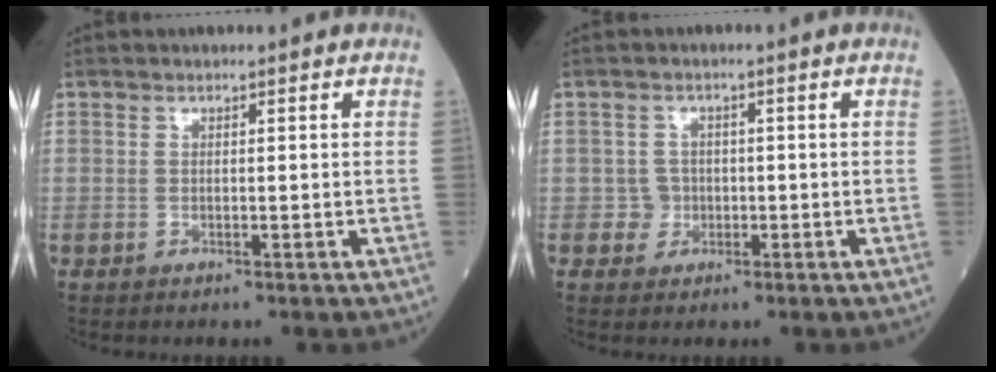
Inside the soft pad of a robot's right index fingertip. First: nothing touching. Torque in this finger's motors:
{"motor_torque": [-0.01, 0.02, -0.01, 0.00]}